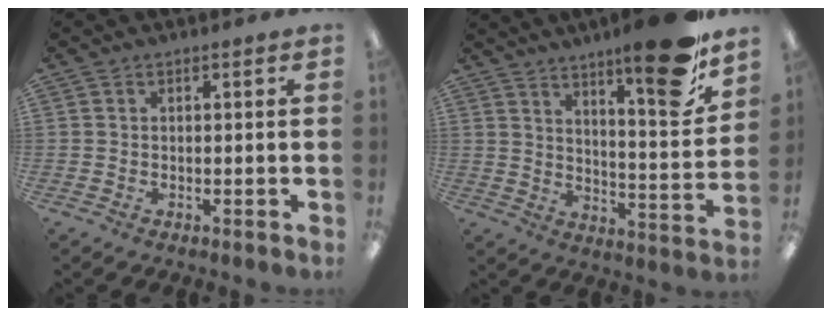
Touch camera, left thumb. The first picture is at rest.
{"total": 17.4, "force": [12.6, 3.3, 11.5], "torque": [-0.156, -0.092, 0.195]}